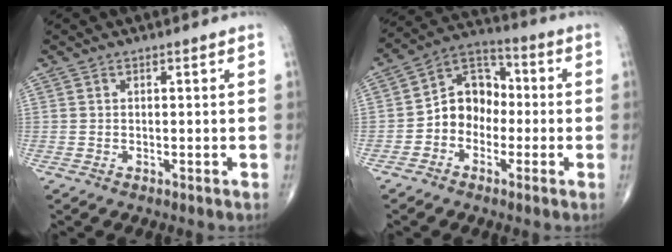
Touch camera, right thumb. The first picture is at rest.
{"total": 9.5, "force": [-1.8, 7.7, 5.2], "torque": [-0.051, 0.042, -0.051]}